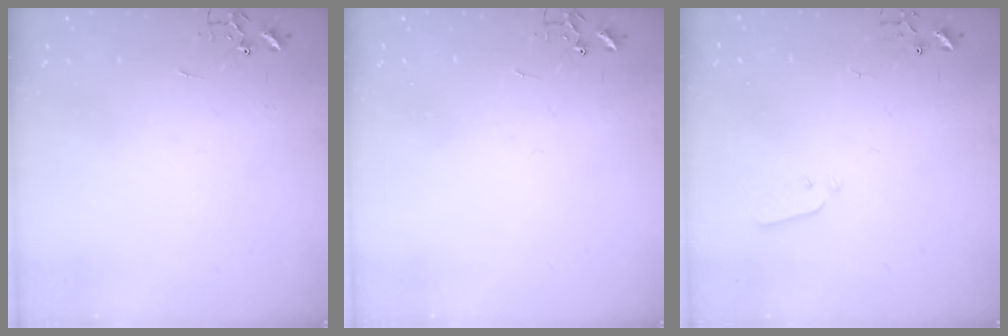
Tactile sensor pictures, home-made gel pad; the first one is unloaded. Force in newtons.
{"total": 0.0}
{"total": 3.6, "press": 3.6, "slide": 0.2}